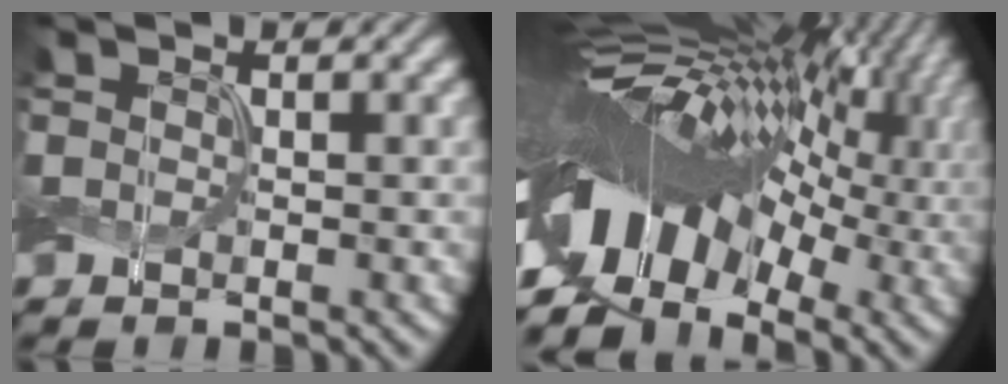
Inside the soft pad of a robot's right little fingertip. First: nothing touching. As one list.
[{"total": 16.0, "force": [-2.8, 8.9, 13.0], "torque": [-0.217, 0.028, -0.066]}]